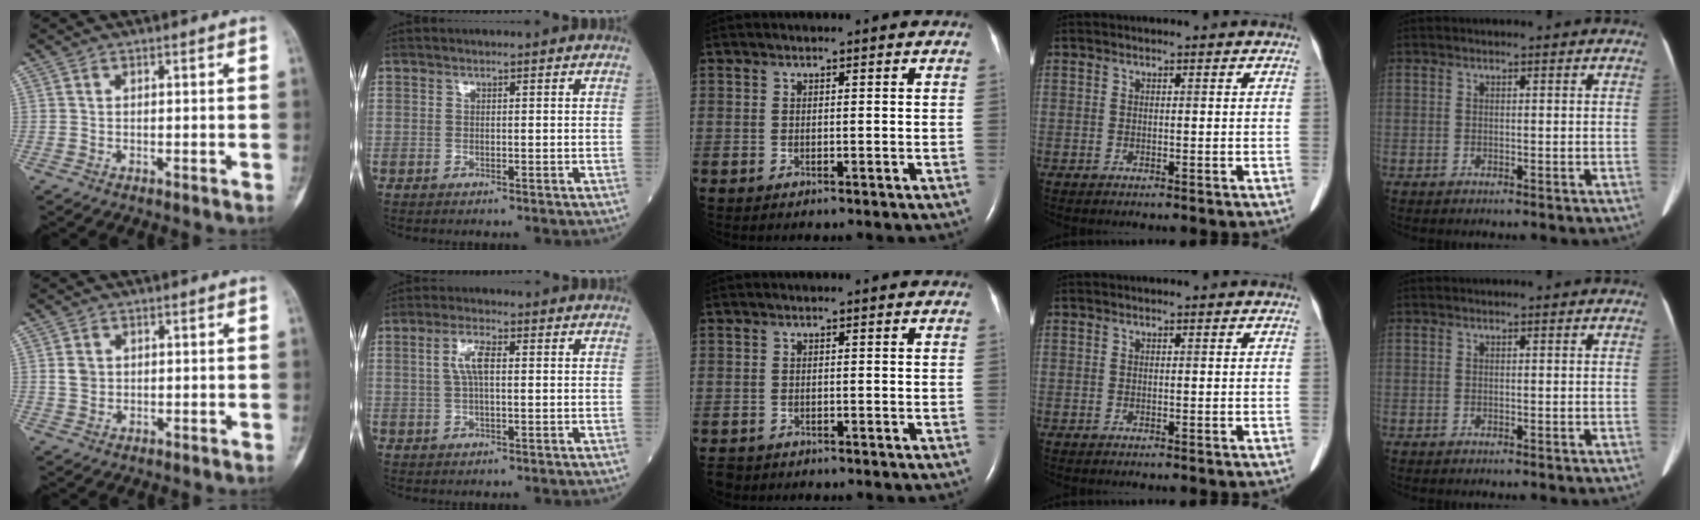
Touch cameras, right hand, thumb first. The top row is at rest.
{"thumb": {"total": 2.5, "force": [0.4, 2.1, 1.3], "torque": [-0.015, 0.001, 0.010]}, "index": {"total": 4.1, "force": [0.7, 1.1, 3.9], "torque": [-0.082, 0.011, 0.015]}, "middle": {"total": 2.2, "force": [-1.8, 1.2, 0.3], "torque": [-0.009, -0.002, -0.030]}}